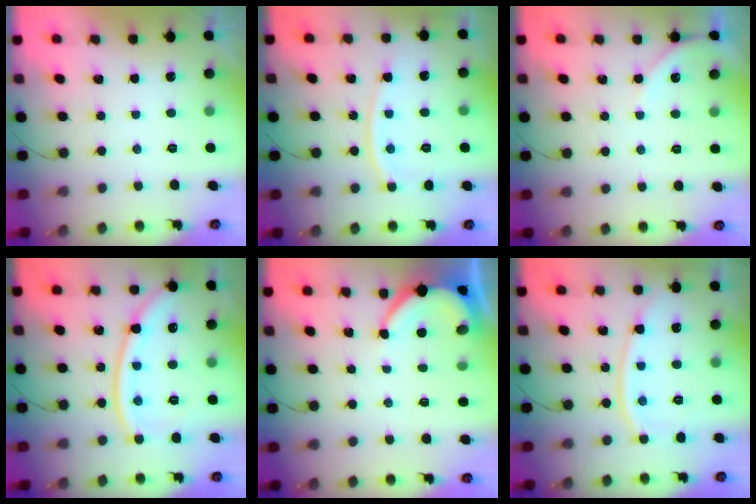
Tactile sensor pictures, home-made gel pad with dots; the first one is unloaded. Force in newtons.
{"total": 9.7, "press": 9.6, "slide": 1.2}
{"total": 4.2, "press": 4.2, "slide": 0.6}
{"total": 15.0, "press": 15.0, "slide": 1.3}
{"total": 4.7, "press": 4.7, "slide": 0.4}
{"total": 11.3, "press": 11.2, "slide": 1.3}